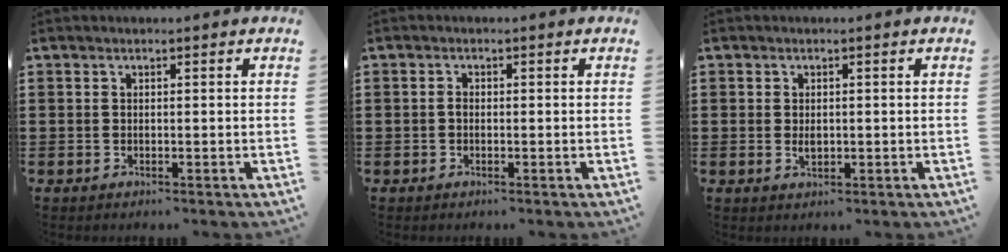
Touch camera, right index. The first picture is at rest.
{"total": 1.0, "force": [-0.3, 0.6, 0.8], "torque": [-0.017, 0.000, -0.006]}
{"total": 1.4, "force": [0.0, 0.8, 1.1], "torque": [-0.023, 0.003, 0.001]}